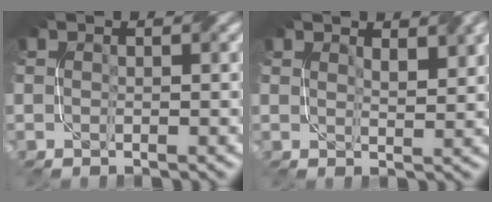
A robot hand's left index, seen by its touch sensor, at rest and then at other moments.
{"total": 3.3, "force": [2.1, 1.1, 2.3], "torque": [-0.036, -0.002, 0.042]}